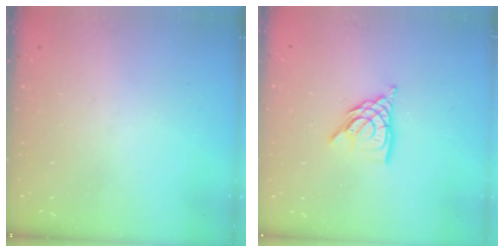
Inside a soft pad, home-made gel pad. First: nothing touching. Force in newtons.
{"total": 9.4, "press": 9.3, "slide": 1.1}